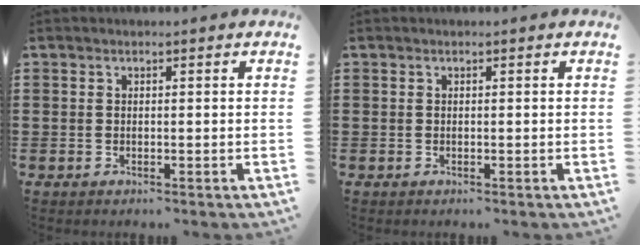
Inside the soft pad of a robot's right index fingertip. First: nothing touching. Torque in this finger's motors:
{"motor_torque": [1.34, 0.79, 0.00, 0.00]}